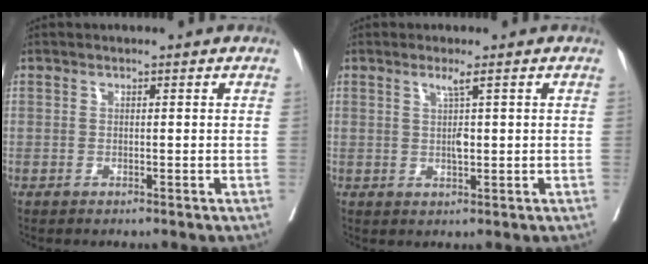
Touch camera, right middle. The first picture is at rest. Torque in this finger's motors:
{"motor_torque": [0.53, 0.17, 0.16, 0.02]}